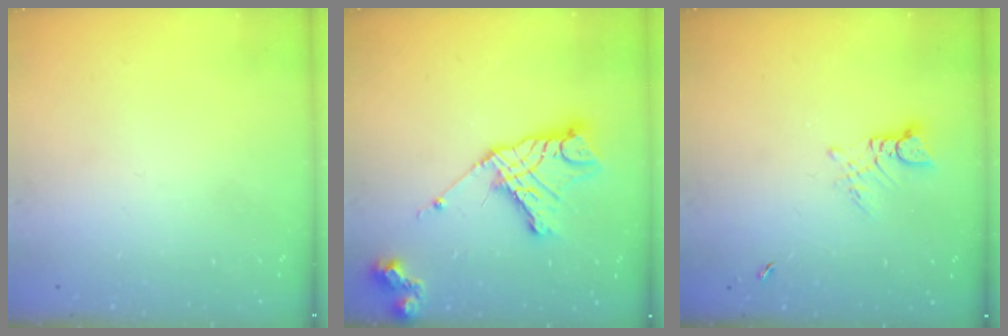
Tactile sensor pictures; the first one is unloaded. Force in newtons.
{"total": 16.2, "press": 16.1, "slide": 1.4}
{"total": 3.0, "press": 2.9, "slide": 0.3}